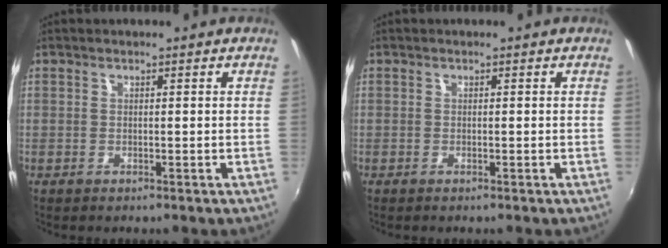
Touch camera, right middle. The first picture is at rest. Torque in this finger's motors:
{"motor_torque": [-0.23, -0.02, 0.03, -0.01]}